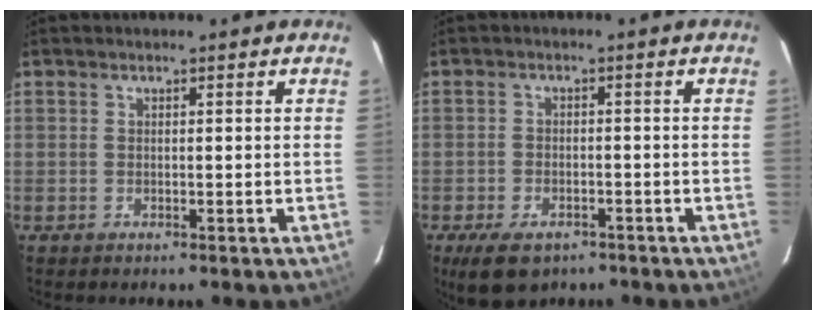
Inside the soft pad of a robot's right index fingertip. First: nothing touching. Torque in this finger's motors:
{"motor_torque": [0.68, -0.53, 0.34, 0.03]}